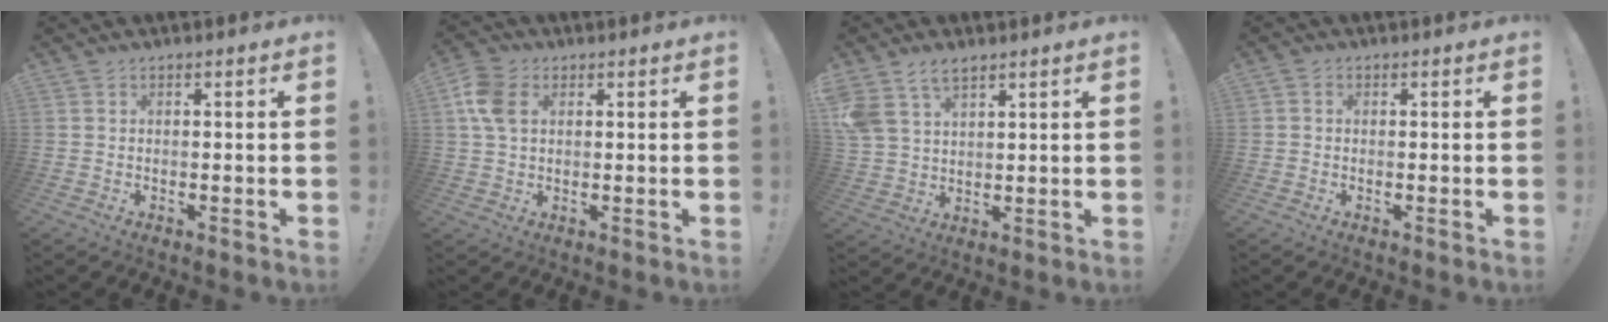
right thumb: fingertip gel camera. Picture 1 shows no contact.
{"total": 8.6, "force": [2.3, 5.9, 5.8], "torque": [-0.130, 0.011, 0.048]}
{"total": 8.2, "force": [5.6, 4.7, 3.7], "torque": [-0.077, -0.014, 0.113]}
{"total": 0.9, "force": [-0.2, 0.8, 0.4], "torque": [-0.004, 0.001, -0.004]}